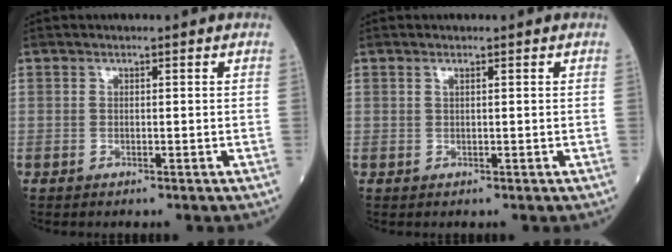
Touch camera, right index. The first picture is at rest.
{"total": 0.5, "force": [0.3, 0.0, 0.4], "torque": [-0.012, 0.001, 0.006]}